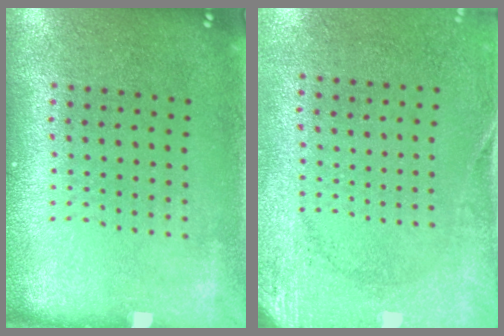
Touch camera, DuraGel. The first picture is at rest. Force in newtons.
{"total": 2.7, "press": 2.1, "slide": 1.7}